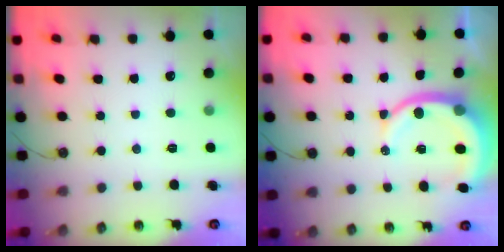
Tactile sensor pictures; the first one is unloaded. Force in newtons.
{"total": 10.6, "press": 10.5, "slide": 1.2}